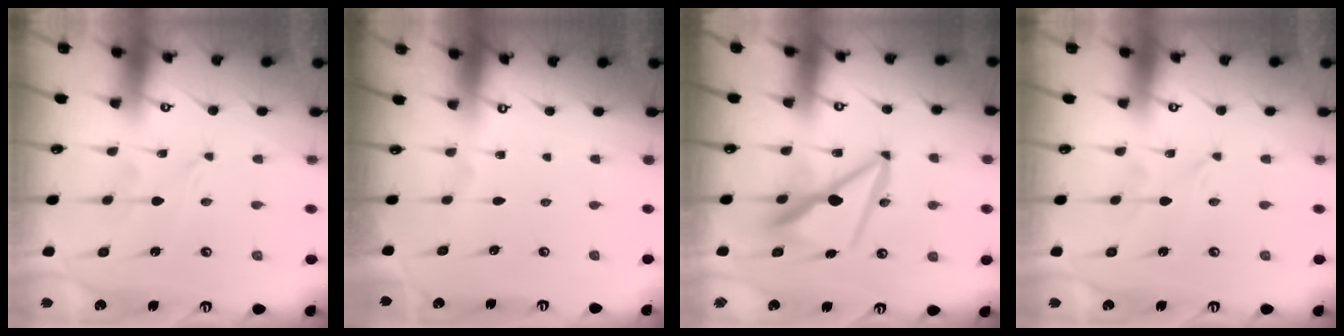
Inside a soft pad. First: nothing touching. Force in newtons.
{"total": 0.0}
{"total": 9.9, "press": 9.8, "slide": 1.0}
{"total": 0.0}